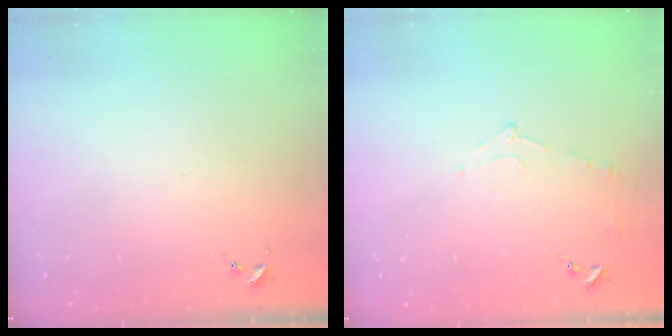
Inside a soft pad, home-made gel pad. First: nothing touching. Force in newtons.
{"total": 5.4, "press": 5.4, "slide": 0.7}